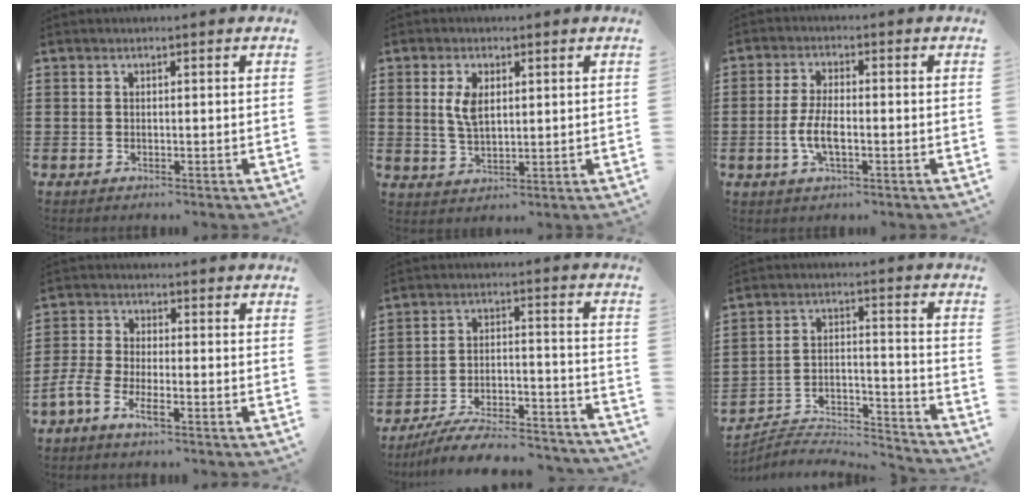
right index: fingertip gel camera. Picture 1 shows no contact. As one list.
[{"total": 4.5, "force": [1.2, 2.2, 3.7], "torque": [-0.080, 0.007, 0.020]}, {"total": 5.0, "force": [-1.2, 1.9, 4.5], "torque": [-0.106, -0.004, -0.028]}, {"total": 3.9, "force": [-2.6, 1.2, 2.6], "torque": [-0.075, -0.001, -0.059]}, {"total": 8.3, "force": [-7.4, 1.1, 3.6], "torque": [-0.065, 0.008, -0.145]}, {"total": 4.8, "force": [-4.7, 1.0, 0.5], "torque": [-0.012, 0.001, -0.098]}]